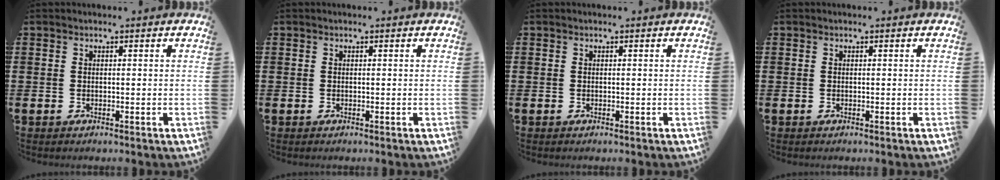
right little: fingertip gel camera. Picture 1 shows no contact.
{"total": 0.0}
{"total": 0.0}
{"total": 0.0}